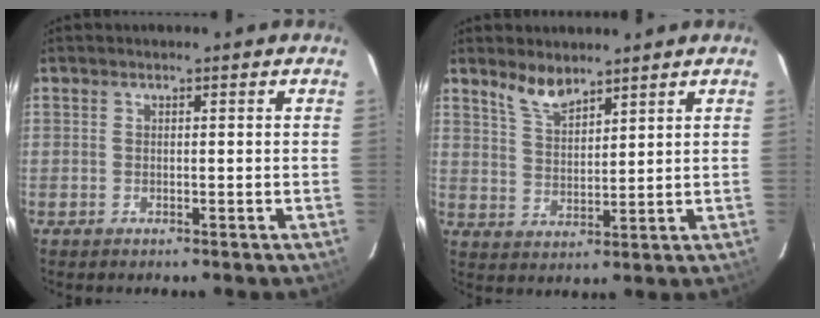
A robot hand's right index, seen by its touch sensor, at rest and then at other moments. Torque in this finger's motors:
{"motor_torque": [0.27, 0.25, 0.05, 0.04]}